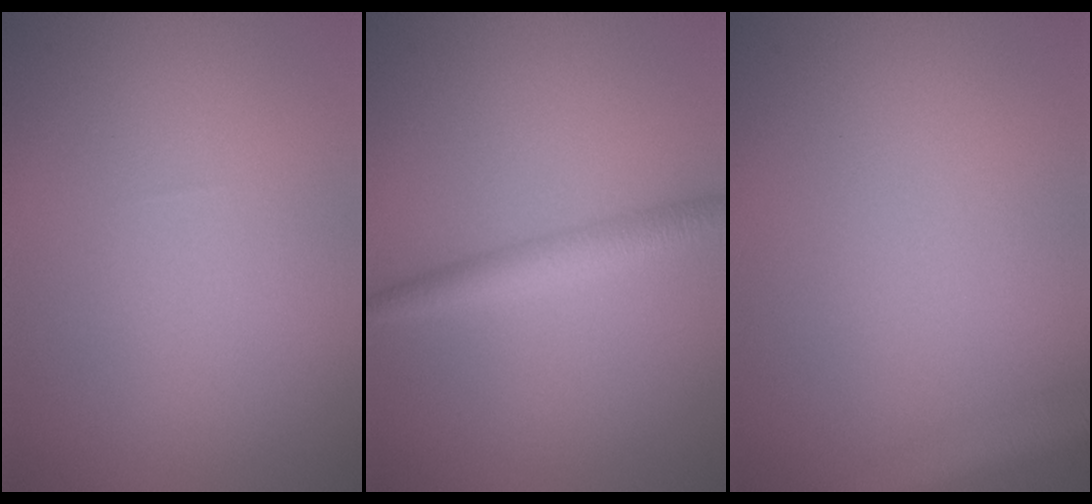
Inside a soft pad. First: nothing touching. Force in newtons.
{"total": 2.5, "press": 2.5, "slide": 0.0}
{"total": 3.3, "press": 3.3, "slide": 0.2}